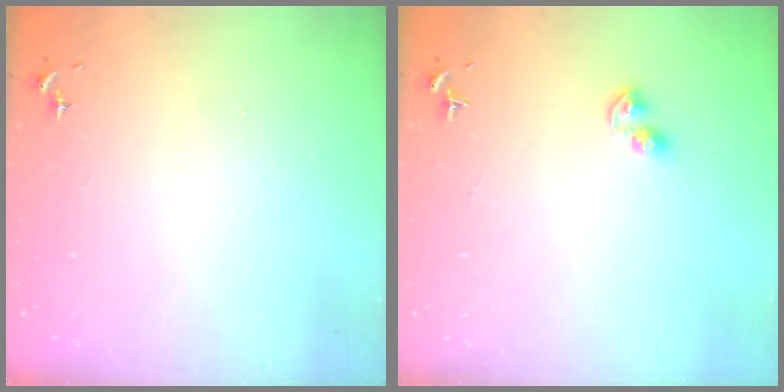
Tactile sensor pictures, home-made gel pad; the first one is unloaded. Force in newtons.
{"total": 3.8, "press": 3.7, "slide": 0.6}